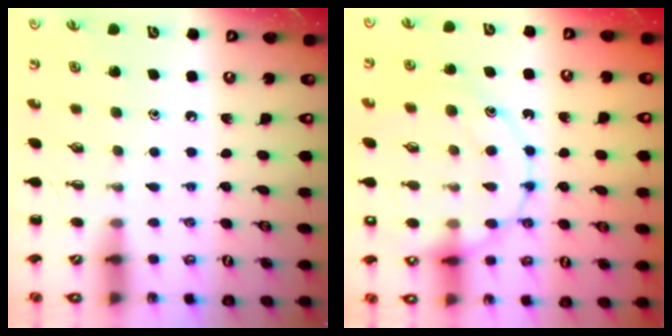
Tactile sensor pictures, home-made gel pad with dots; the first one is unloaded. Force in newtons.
{"total": 17.0, "press": 16.9, "slide": 1.5}